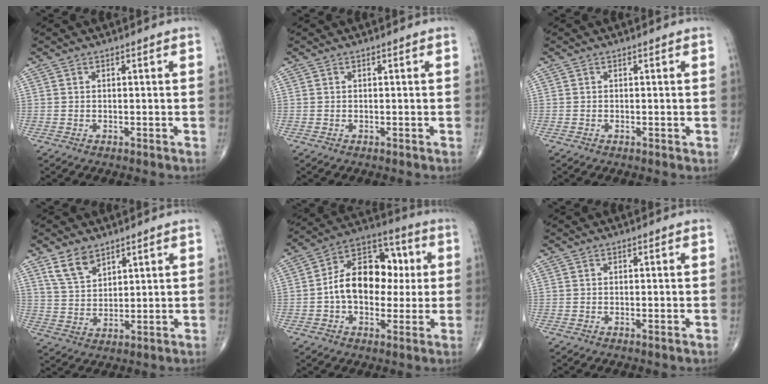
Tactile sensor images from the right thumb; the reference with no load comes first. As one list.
[{"total": 0.0}, {"total": 0.0}, {"total": 6.4, "force": [4.4, 3.5, 3.1], "torque": [-0.047, -0.024, 0.093]}, {"total": 15.9, "force": [0.6, 10.9, 11.6], "torque": [-0.146, 0.036, 0.000]}, {"total": 0.7, "force": [-0.2, 0.0, 0.7], "torque": [-0.012, -0.002, -0.002]}]